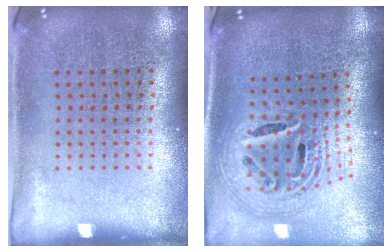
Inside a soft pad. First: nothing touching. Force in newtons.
{"total": 2.6, "press": 1.8, "slide": 1.8}